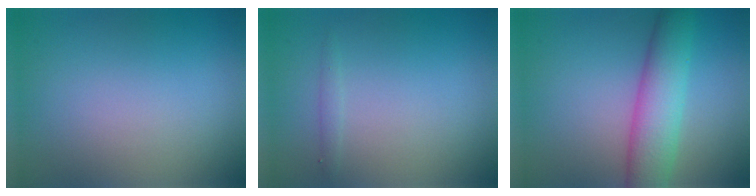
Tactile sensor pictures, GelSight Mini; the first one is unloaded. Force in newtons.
{"total": 0.6, "press": 0.6, "slide": 0.0}
{"total": 5.8, "press": 5.8, "slide": 0.2}